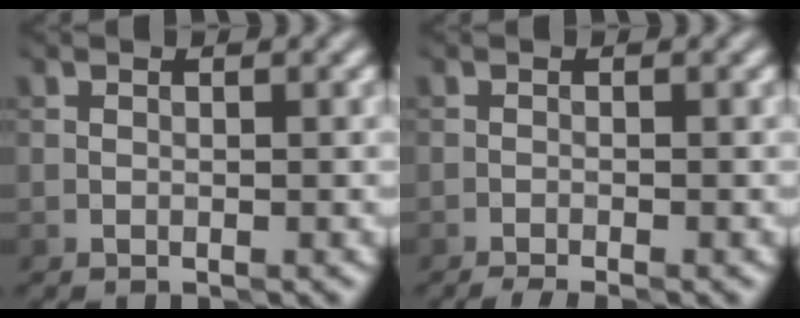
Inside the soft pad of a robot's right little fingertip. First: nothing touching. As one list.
[{"total": 1.8, "force": [-1.7, -0.2, 0.7], "torque": [-0.021, -0.002, -0.034]}]